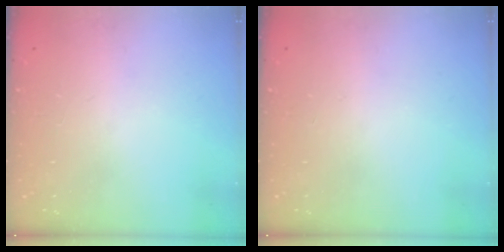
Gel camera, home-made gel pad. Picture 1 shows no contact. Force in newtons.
{"total": 0.0}